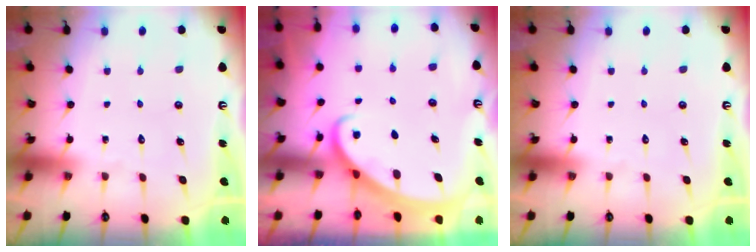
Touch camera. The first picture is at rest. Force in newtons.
{"total": 2.3, "press": 2.3, "slide": 0.2}
{"total": 0.0}